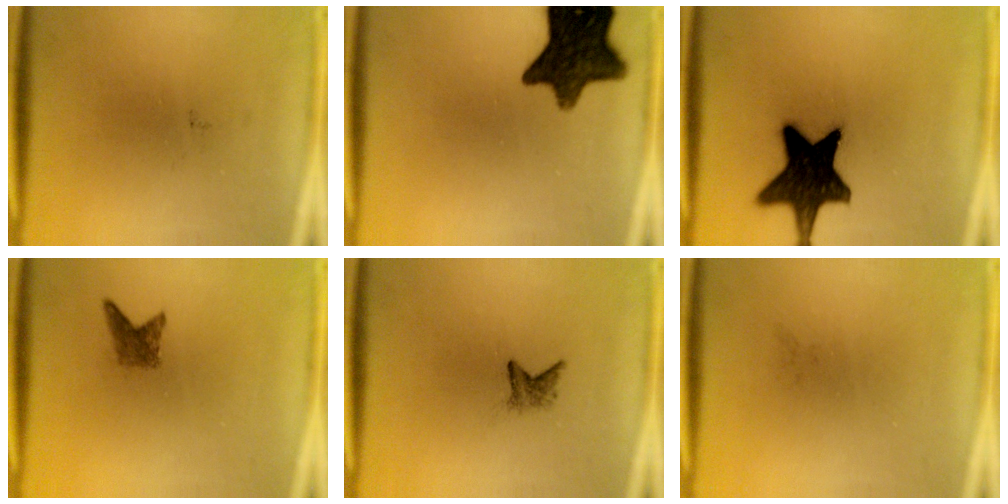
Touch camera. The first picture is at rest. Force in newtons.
{"total": 12.8}
{"total": 17.6}
{"total": 2.0}
{"total": 1.8}
{"total": 0.0}